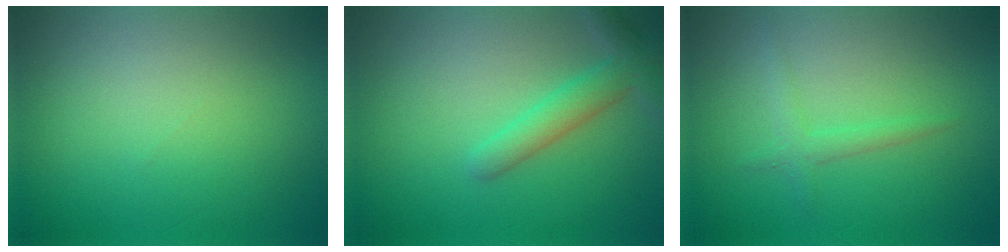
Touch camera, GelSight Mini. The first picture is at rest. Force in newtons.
{"total": 3.2, "press": 3.2, "slide": 0.2}
{"total": 1.5, "press": 1.5, "slide": 0.1}